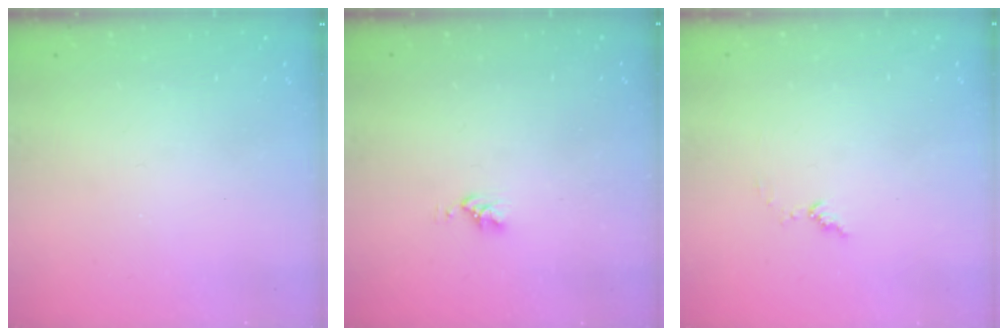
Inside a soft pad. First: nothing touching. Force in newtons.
{"total": 3.0, "press": 3.0, "slide": 0.4}
{"total": 4.9, "press": 4.9, "slide": 0.3}